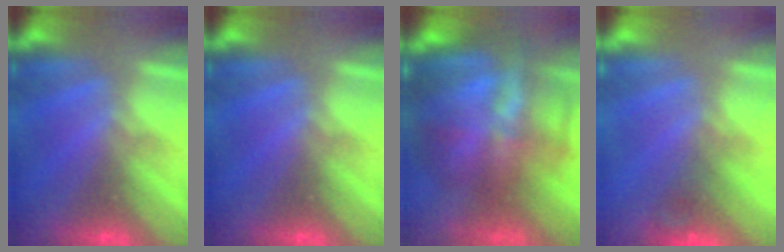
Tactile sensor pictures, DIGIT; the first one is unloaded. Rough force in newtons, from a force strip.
{"total": 0.0}
{"total": 14.6}
{"total": 4.5}